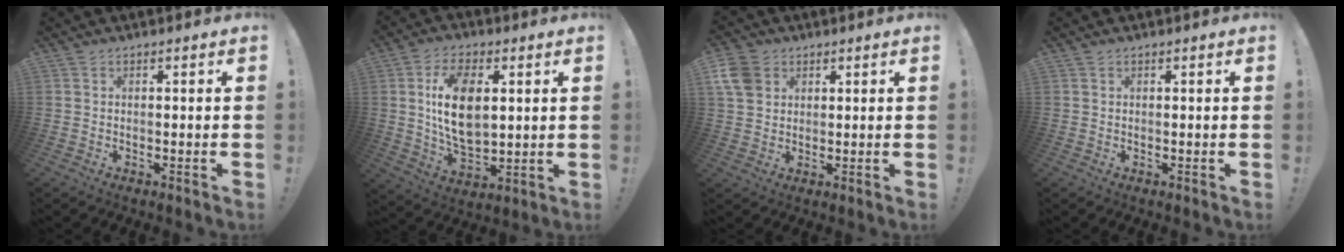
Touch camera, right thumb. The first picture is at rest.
{"total": 15.2, "force": [3.0, 8.8, 12.1], "torque": [-0.209, -0.006, 0.049]}
{"total": 7.6, "force": [3.2, 6.1, 3.3], "torque": [-0.057, -0.009, 0.067]}
{"total": 0.0}